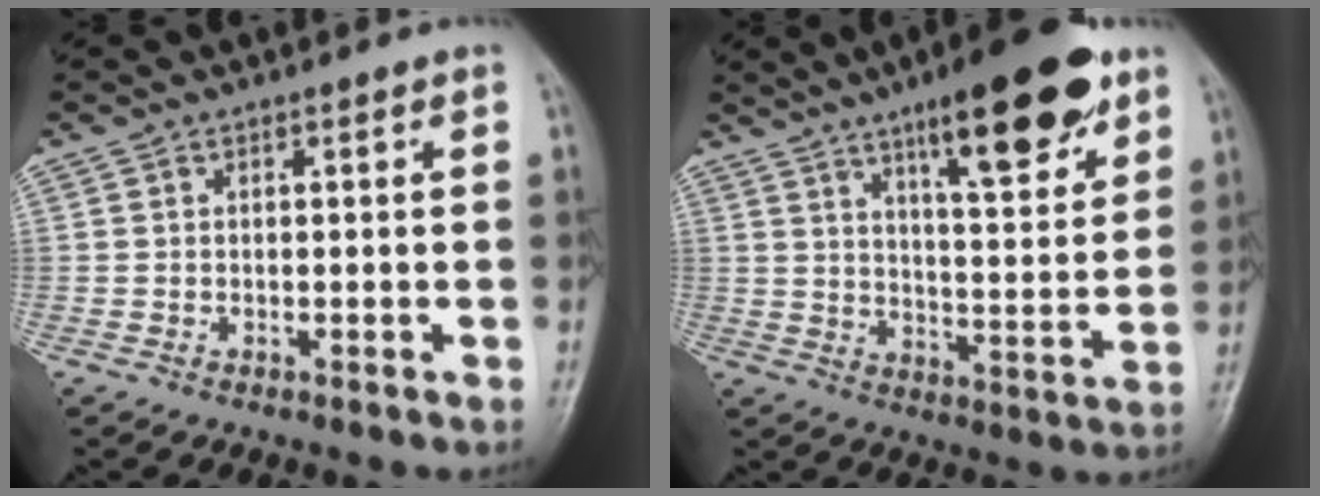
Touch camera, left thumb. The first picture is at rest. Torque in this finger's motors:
{"motor_torque": [2.36, 1.20, 1.78, -0.99, 0.16]}